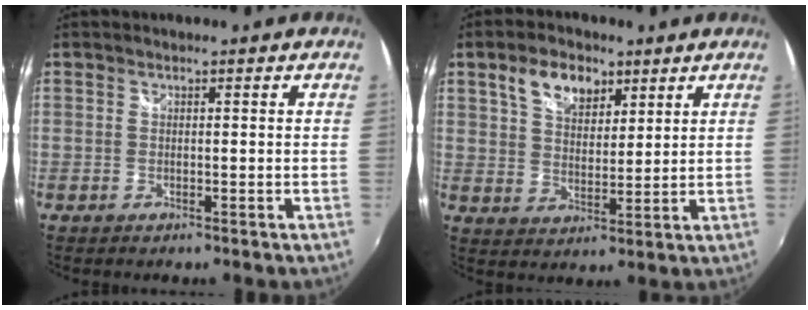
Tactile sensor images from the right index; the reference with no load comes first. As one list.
[{"total": 8.2, "force": [4.6, 4.8, 4.9], "torque": [-0.087, 0.016, 0.081]}]